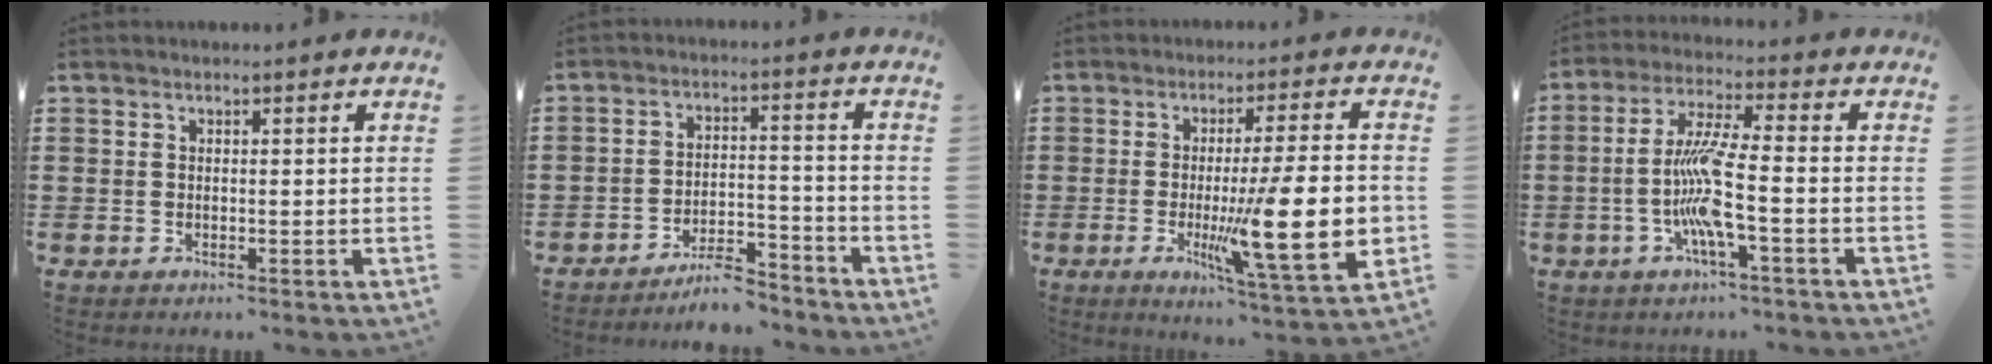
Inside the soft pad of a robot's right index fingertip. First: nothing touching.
{"total": 6.4, "force": [-5.8, 1.0, 2.5], "torque": [-0.040, 0.010, -0.108]}
{"total": 17.4, "force": [-2.2, 3.7, 16.9], "torque": [-0.267, -0.020, -0.028]}
{"total": 8.9, "force": [-2.5, 0.5, 8.5], "torque": [-0.187, -0.014, -0.058]}